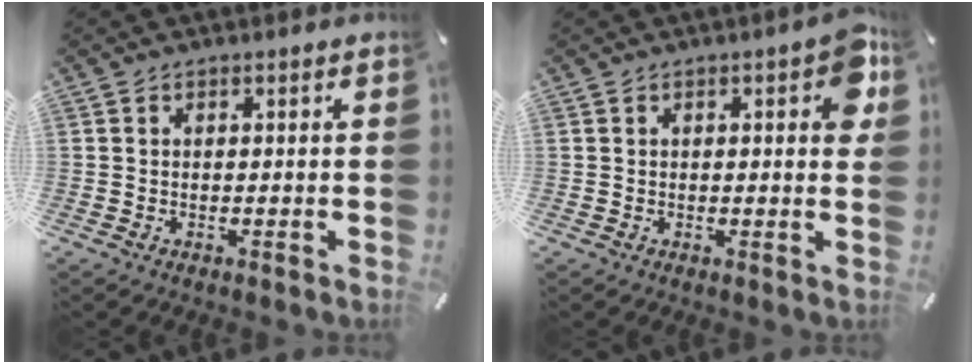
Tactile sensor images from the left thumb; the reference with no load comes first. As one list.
[{"total": 6.2, "force": [2.0, 2.5, 5.3], "torque": [-0.065, -0.006, 0.026]}]